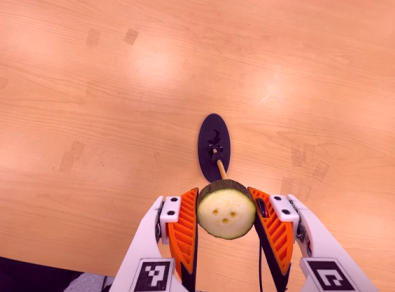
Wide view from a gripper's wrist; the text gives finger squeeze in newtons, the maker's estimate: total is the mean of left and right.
{"total": 7.5, "left": 6.9, "right": 8.1}